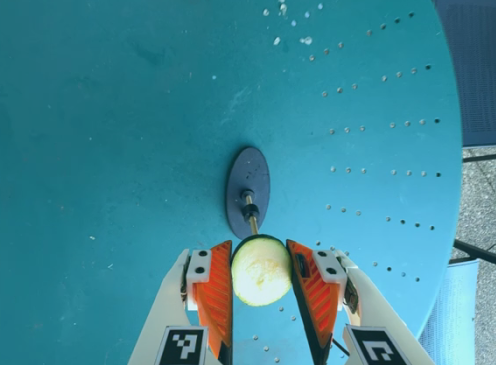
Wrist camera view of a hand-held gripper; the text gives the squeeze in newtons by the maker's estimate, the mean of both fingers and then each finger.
{"total": 13.1, "left": 13.8, "right": 12.4}